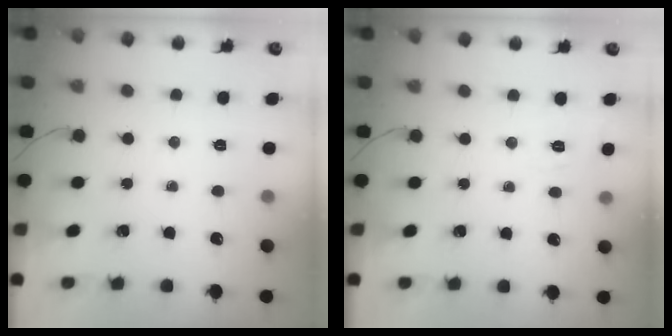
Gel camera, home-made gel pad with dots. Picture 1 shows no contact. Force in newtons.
{"total": 2.2, "press": 0.7, "slide": 2.1}